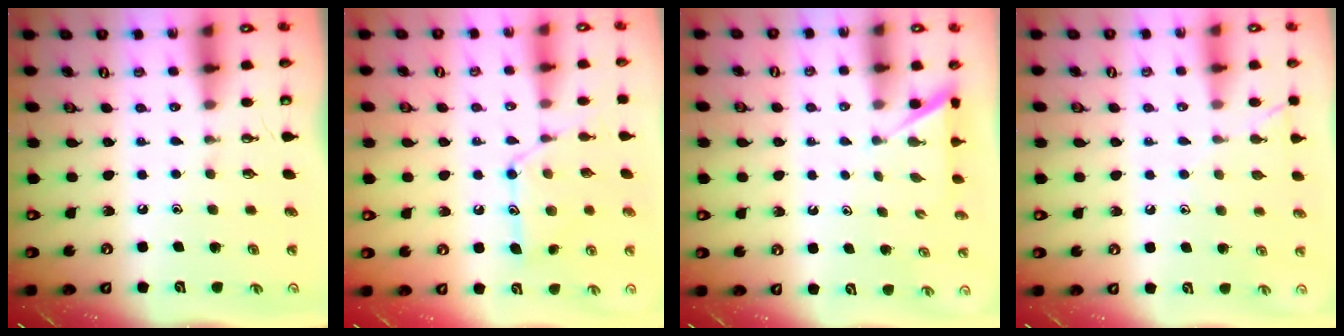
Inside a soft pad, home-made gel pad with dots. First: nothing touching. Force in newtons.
{"total": 10.9, "press": 10.9, "slide": 0.1}
{"total": 2.4, "press": 2.4, "slide": 0.3}
{"total": 6.0, "press": 6.0, "slide": 0.6}